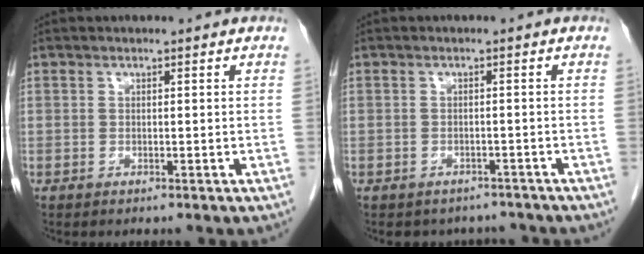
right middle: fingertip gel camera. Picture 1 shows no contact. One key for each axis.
{"total": 4.8, "fx": -4.3, "fy": 2.2, "fz": 0.0, "tx": 0.006, "ty": 0.008, "tz": -0.049}